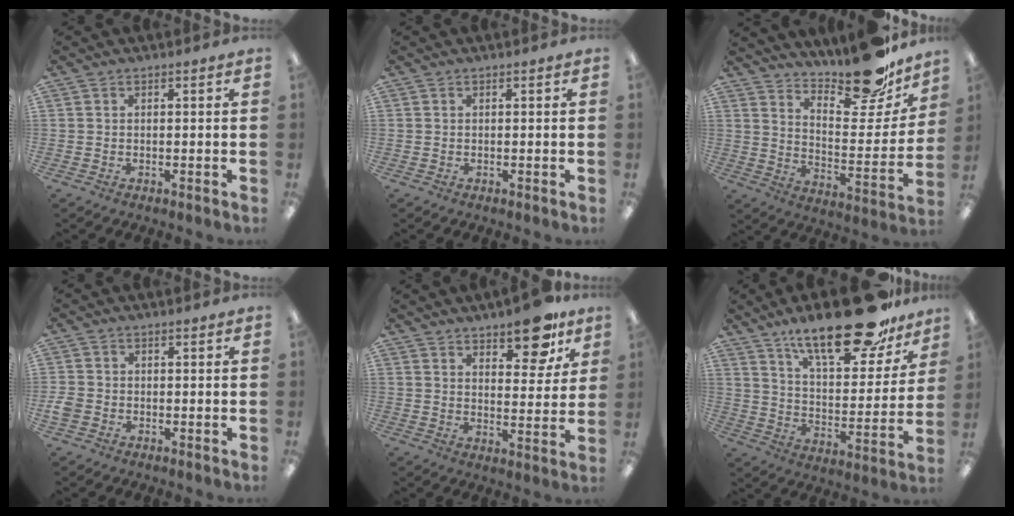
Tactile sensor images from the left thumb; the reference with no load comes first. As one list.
[{"total": 0.0}, {"total": 19.3, "force": [16.2, 6.3, 8.4], "torque": [-0.111, -0.126, 0.274]}, {"total": 2.5, "force": [-0.6, 2.0, 1.3], "torque": [-0.019, 0.005, -0.011]}, {"total": 10.8, "force": [8.5, 4.0, 5.3], "torque": [-0.048, -0.058, 0.143]}, {"total": 23.8, "force": [17.4, 8.2, 14.1], "torque": [-0.212, -0.109, 0.291]}]